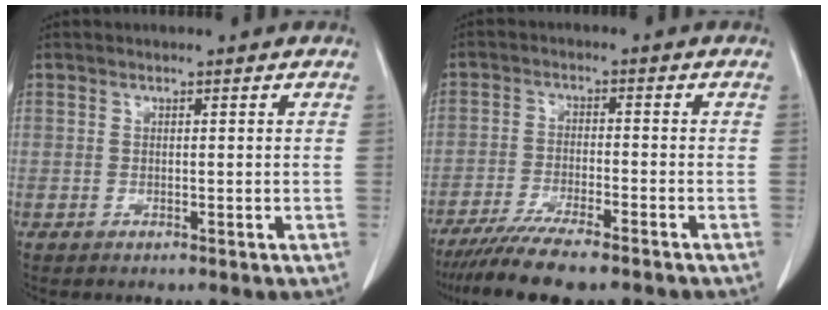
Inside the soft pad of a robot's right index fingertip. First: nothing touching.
{"total": 10.3, "force": [-8.5, 1.1, 5.9], "torque": [-0.091, -0.022, -0.136]}